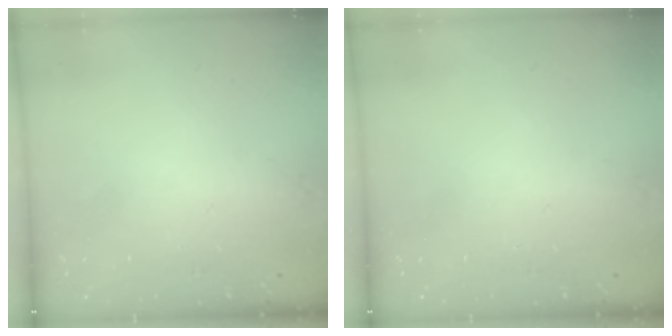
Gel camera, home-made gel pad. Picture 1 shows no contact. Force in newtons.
{"total": 0.0}